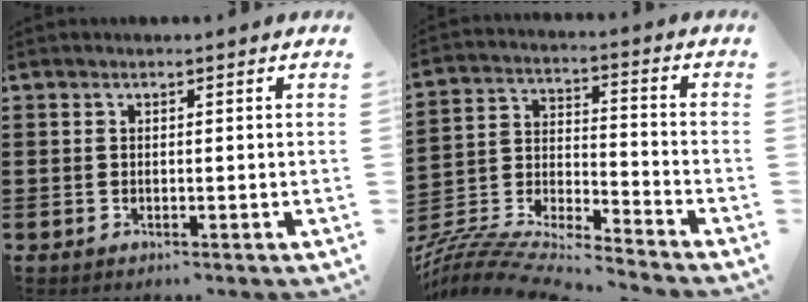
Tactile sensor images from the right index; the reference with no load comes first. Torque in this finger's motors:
{"motor_torque": [-1.69, 0.46, 0.42, 0.09]}